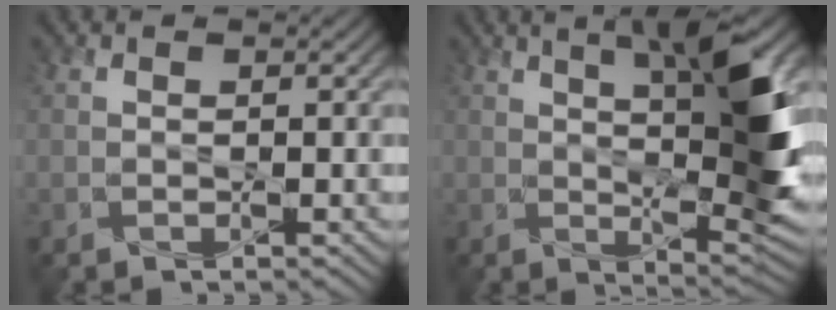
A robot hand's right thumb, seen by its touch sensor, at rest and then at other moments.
{"total": 11.5, "force": [2.8, 2.9, 10.8], "torque": [-0.162, -0.004, 0.049]}